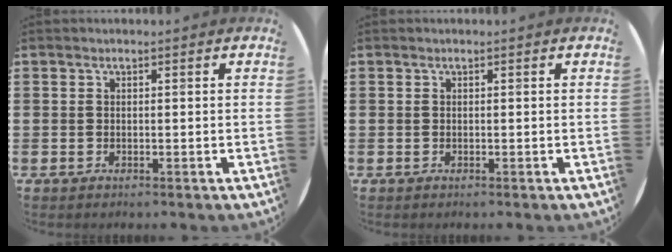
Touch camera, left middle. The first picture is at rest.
{"total": 0.0}